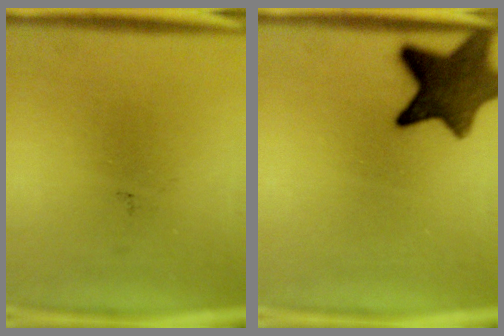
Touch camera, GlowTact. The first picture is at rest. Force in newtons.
{"total": 11.3}